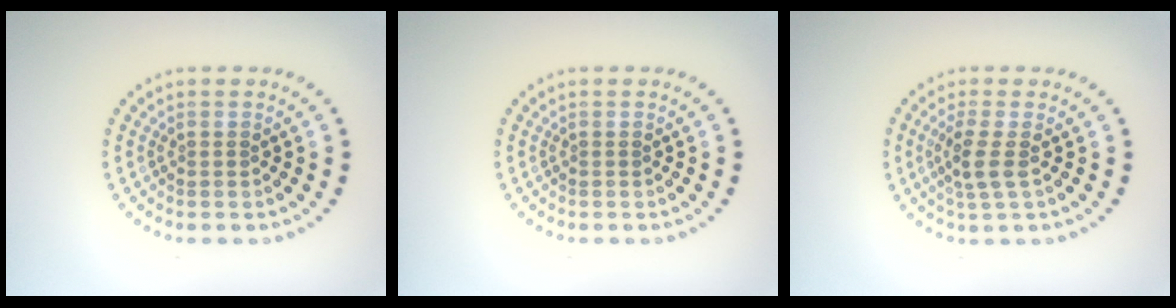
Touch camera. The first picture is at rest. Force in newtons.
{"total": 0.0}
{"total": 2.4, "press": 2.0, "slide": 1.3}